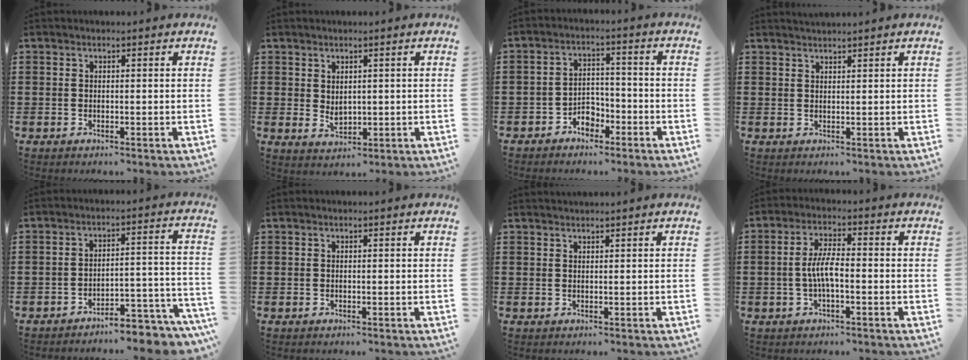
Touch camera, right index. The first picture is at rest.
{"total": 2.2, "force": [0.9, 1.5, 1.3], "torque": [-0.027, 0.003, 0.018]}
{"total": 3.7, "force": [-2.8, 2.2, 1.1], "torque": [-0.025, 0.010, -0.056]}
{"total": 1.2, "force": [1.1, -0.1, -0.1], "torque": [0.001, 0.000, 0.023]}
{"total": 5.2, "force": [-4.9, 0.2, 1.4], "torque": [-0.023, -0.001, -0.099]}
{"total": 0.0}
{"total": 0.8, "force": [0.8, -0.1, -0.1], "torque": [-0.001, 0.000, 0.015]}
{"total": 5.0, "force": [-0.9, 1.4, 4.8], "torque": [-0.106, -0.002, -0.024]}